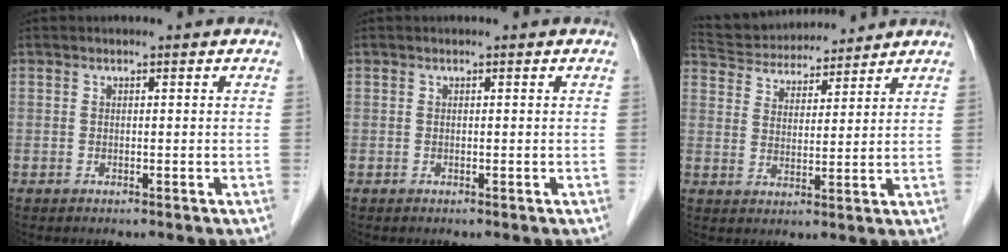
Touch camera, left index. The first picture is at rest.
{"total": 0.0}
{"total": 12.5, "force": [11.7, 3.0, 3.3], "torque": [-0.060, 0.031, 0.195]}